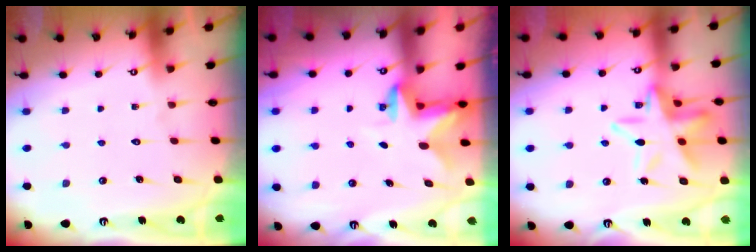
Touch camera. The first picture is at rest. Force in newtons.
{"total": 2.8, "press": 2.7, "slide": 0.5}
{"total": 14.9, "press": 14.9, "slide": 1.5}